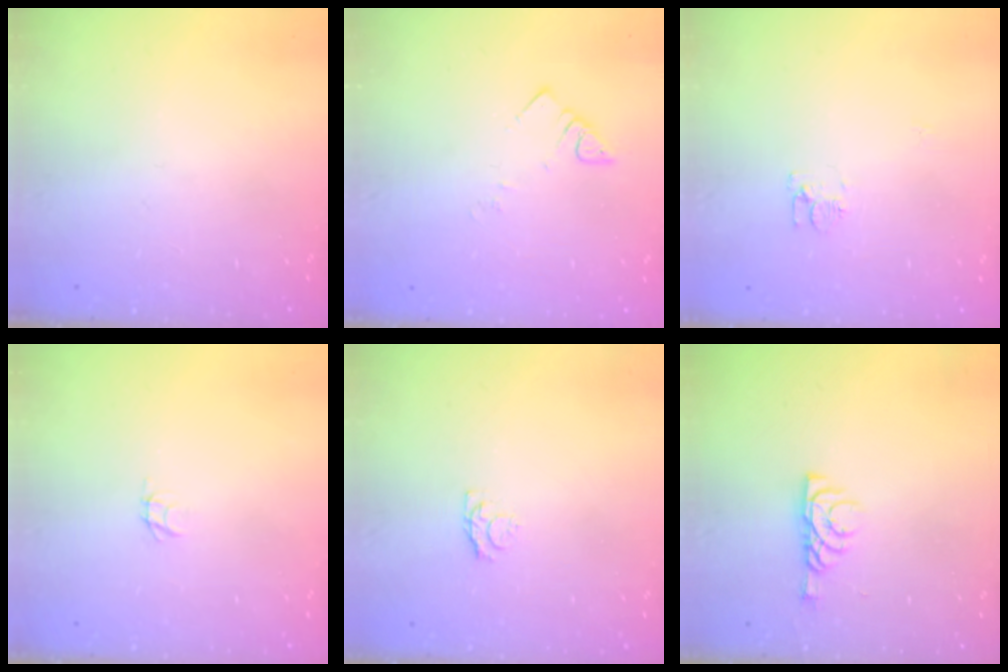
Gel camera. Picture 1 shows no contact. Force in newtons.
{"total": 3.6, "press": 3.6, "slide": 0.6}
{"total": 5.5, "press": 5.5, "slide": 0.4}
{"total": 1.8, "press": 1.8, "slide": 0.1}
{"total": 4.0, "press": 4.0, "slide": 0.4}
{"total": 6.0, "press": 6.0, "slide": 0.7}